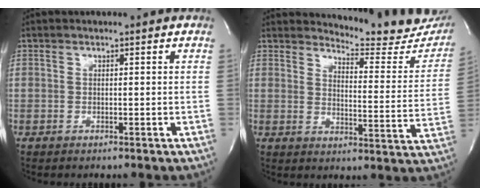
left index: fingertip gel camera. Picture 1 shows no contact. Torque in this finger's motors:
{"motor_torque": [-0.17, -0.13, 0.03, 0.00]}